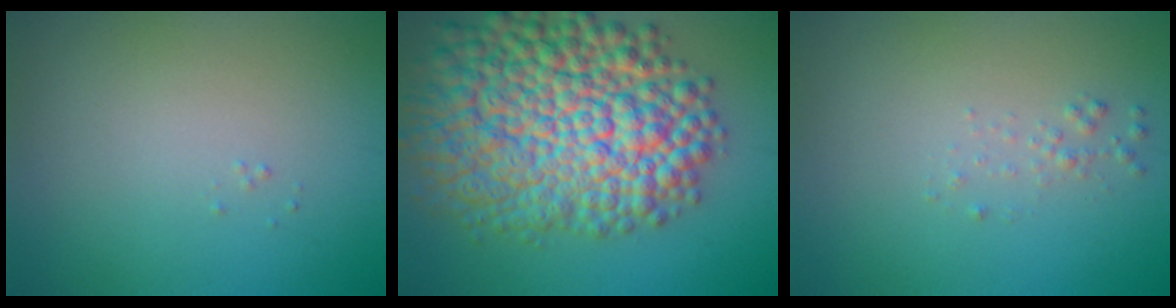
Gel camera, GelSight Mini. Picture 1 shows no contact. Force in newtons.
{"total": 14.0, "press": 14.0, "slide": 0.4}
{"total": 0.8, "press": 0.8, "slide": 0.1}